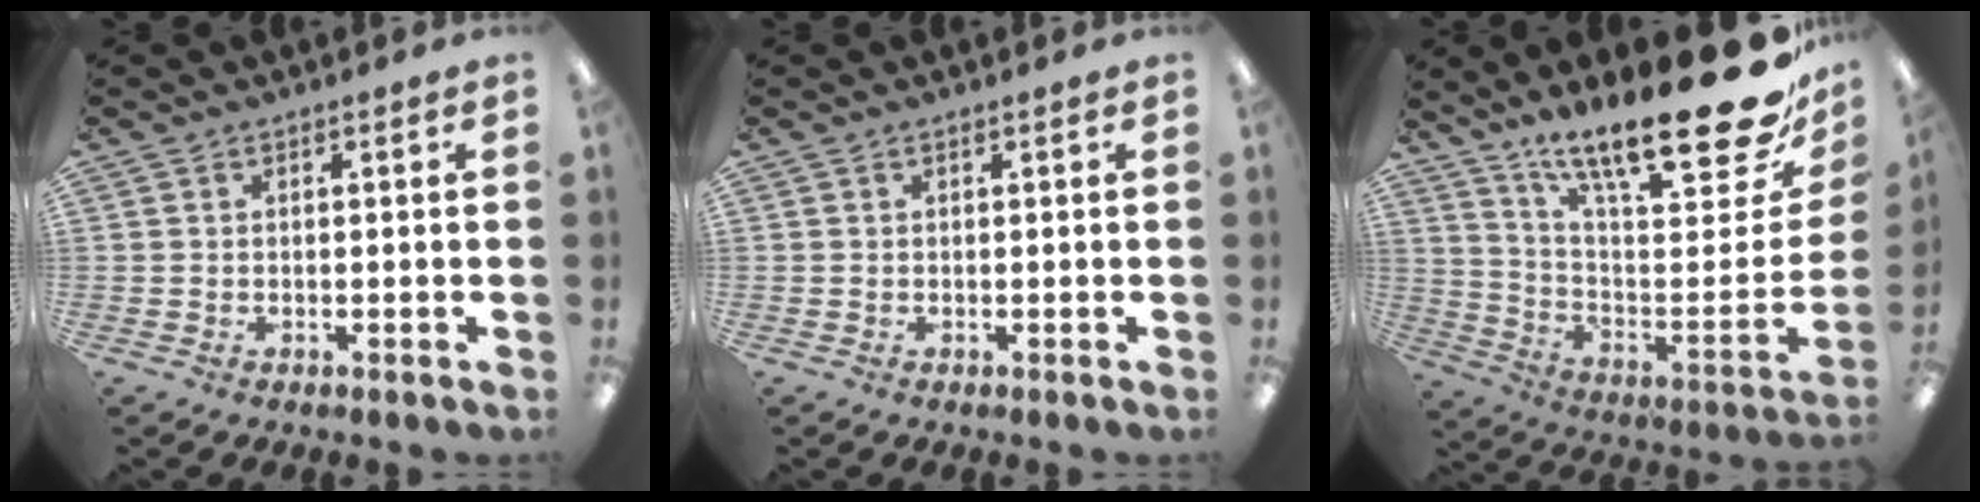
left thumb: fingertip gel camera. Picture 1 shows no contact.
{"total": 0.0}
{"total": 25.1, "force": [17.8, 3.9, 17.2], "torque": [-0.240, -0.138, 0.287]}